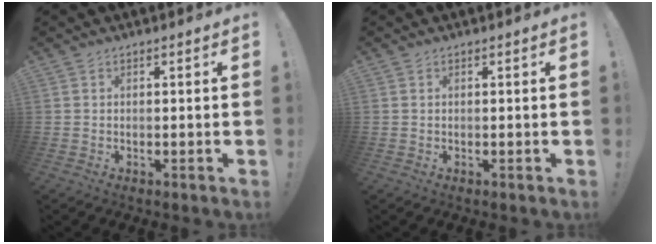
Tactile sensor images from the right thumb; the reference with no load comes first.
{"total": 0.0}